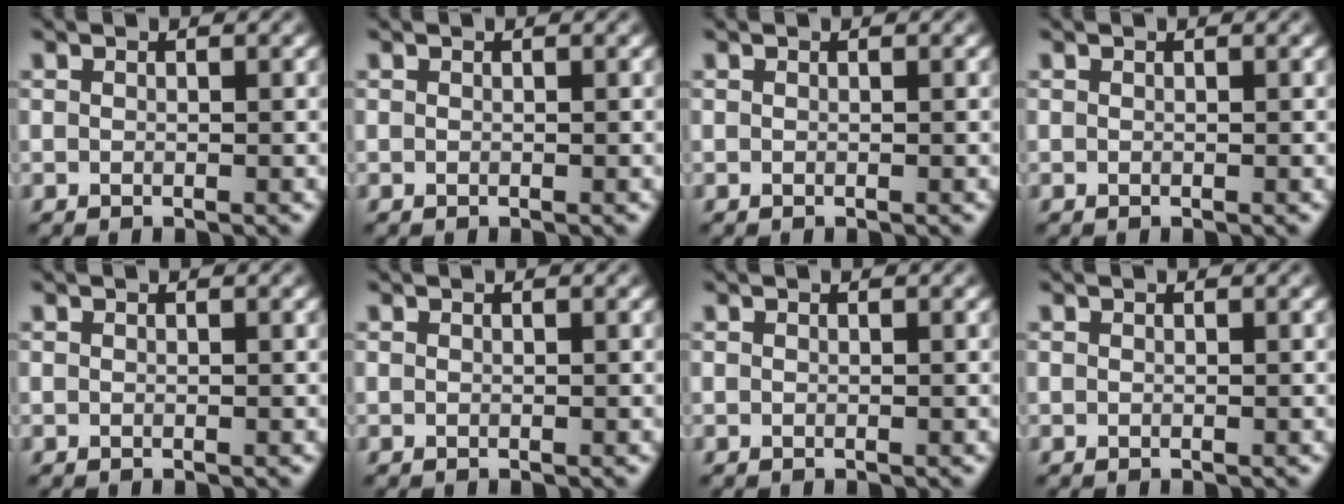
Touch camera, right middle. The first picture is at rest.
{"total": 0.0}
{"total": 0.0}
{"total": 0.0}
{"total": 0.0}
{"total": 0.0}
{"total": 0.0}
{"total": 0.0}